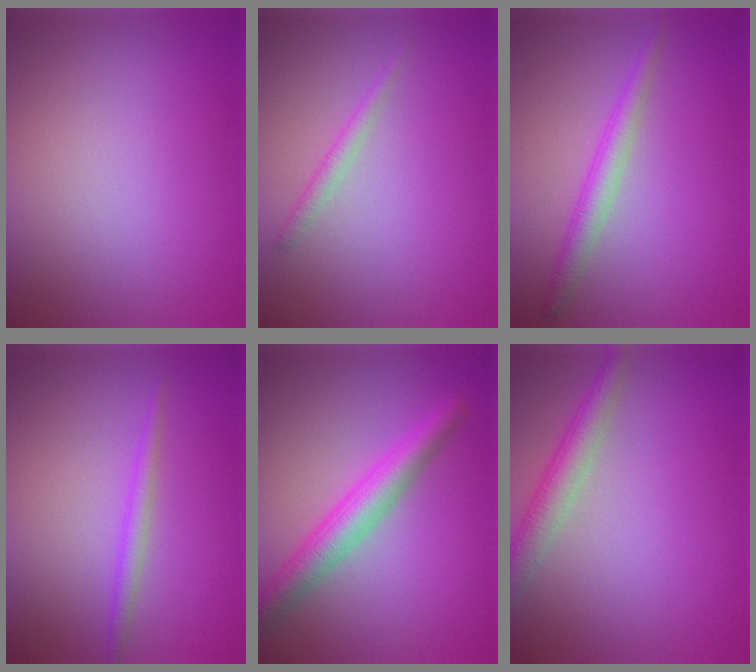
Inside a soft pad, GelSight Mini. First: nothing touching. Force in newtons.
{"total": 1.2, "press": 1.2, "slide": 0.0}
{"total": 2.4, "press": 2.4, "slide": 0.0}
{"total": 1.6, "press": 1.6, "slide": 0.0}
{"total": 4.5, "press": 4.5, "slide": 0.1}
{"total": 3.5, "press": 3.5, "slide": 0.1}